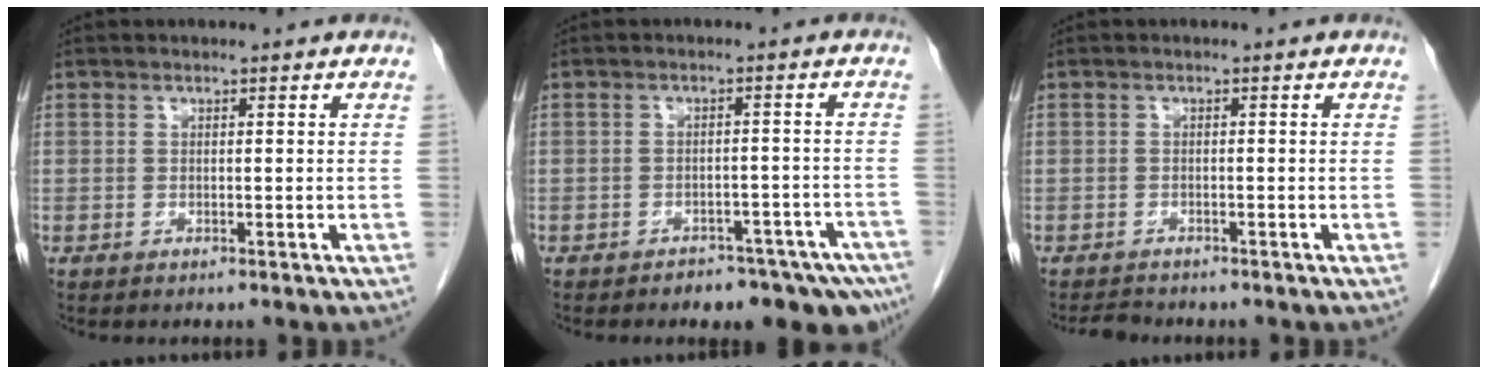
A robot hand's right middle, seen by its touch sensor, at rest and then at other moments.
{"total": 10.7, "force": [-8.6, 4.9, 4.2], "torque": [-0.031, 0.013, -0.100]}
{"total": 1.5, "force": [-1.5, 0.2, 0.1], "torque": [-0.009, -0.008, -0.021]}